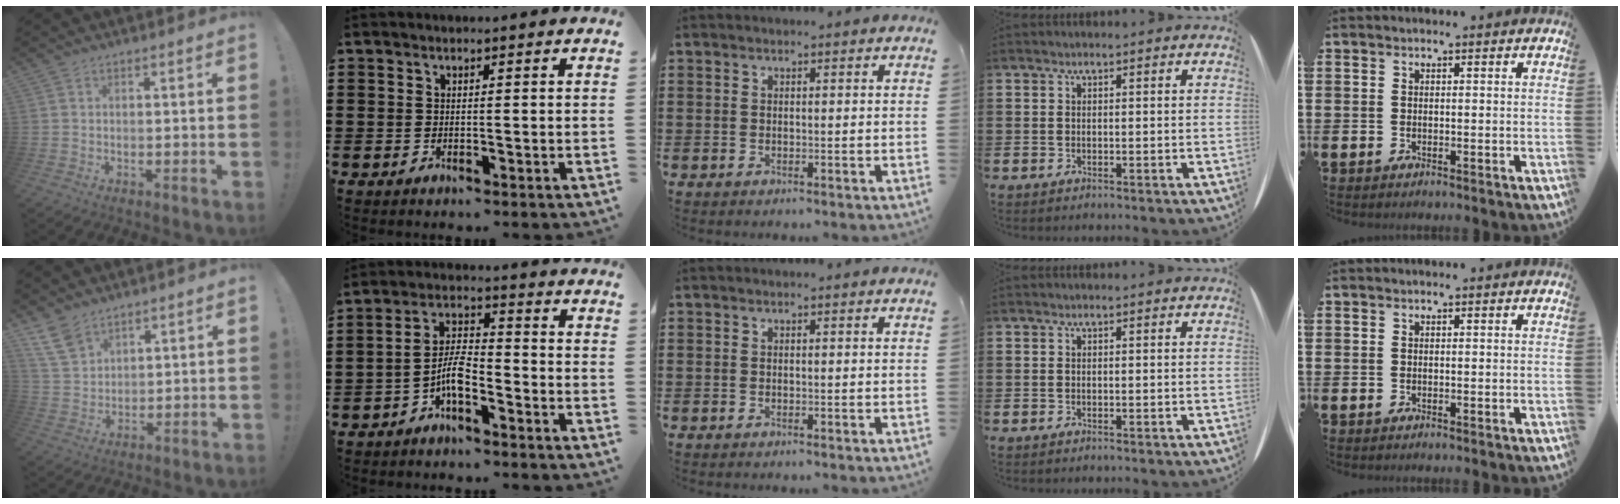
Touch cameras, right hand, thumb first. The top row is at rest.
{"thumb": {"total": 9.7, "force": [6.9, 5.8, 3.7], "torque": [-0.064, -0.037, 0.138]}, "index": {"total": 5.8, "force": [-3.1, 1.9, 4.6], "torque": [-0.101, 0.005, -0.064]}}